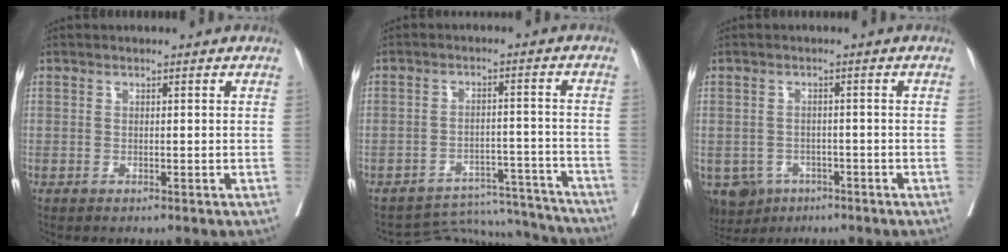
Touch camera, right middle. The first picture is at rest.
{"total": 11.3, "force": [-11.2, 1.5, -1.1], "torque": [0.026, 0.037, -0.147]}
{"total": 6.0, "force": [-3.6, 4.6, 1.4], "torque": [-0.025, 0.001, -0.051]}